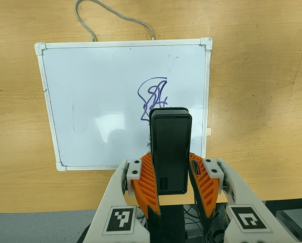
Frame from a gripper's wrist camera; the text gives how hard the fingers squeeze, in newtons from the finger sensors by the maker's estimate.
{"total": 6.4, "left": 5.6, "right": 7.2}